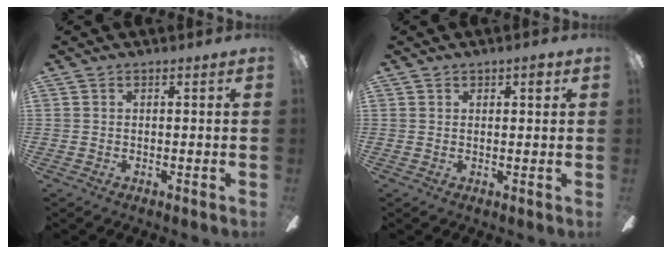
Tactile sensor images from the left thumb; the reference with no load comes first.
{"total": 2.1, "force": [1.3, 1.0, 1.3], "torque": [-0.011, -0.002, 0.018]}